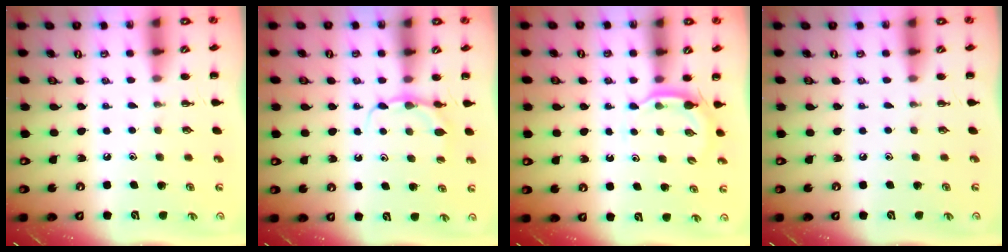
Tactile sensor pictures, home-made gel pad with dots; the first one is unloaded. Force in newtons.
{"total": 4.6, "press": 4.5, "slide": 1.1}
{"total": 2.9, "press": 2.8, "slide": 0.7}
{"total": 0.0}